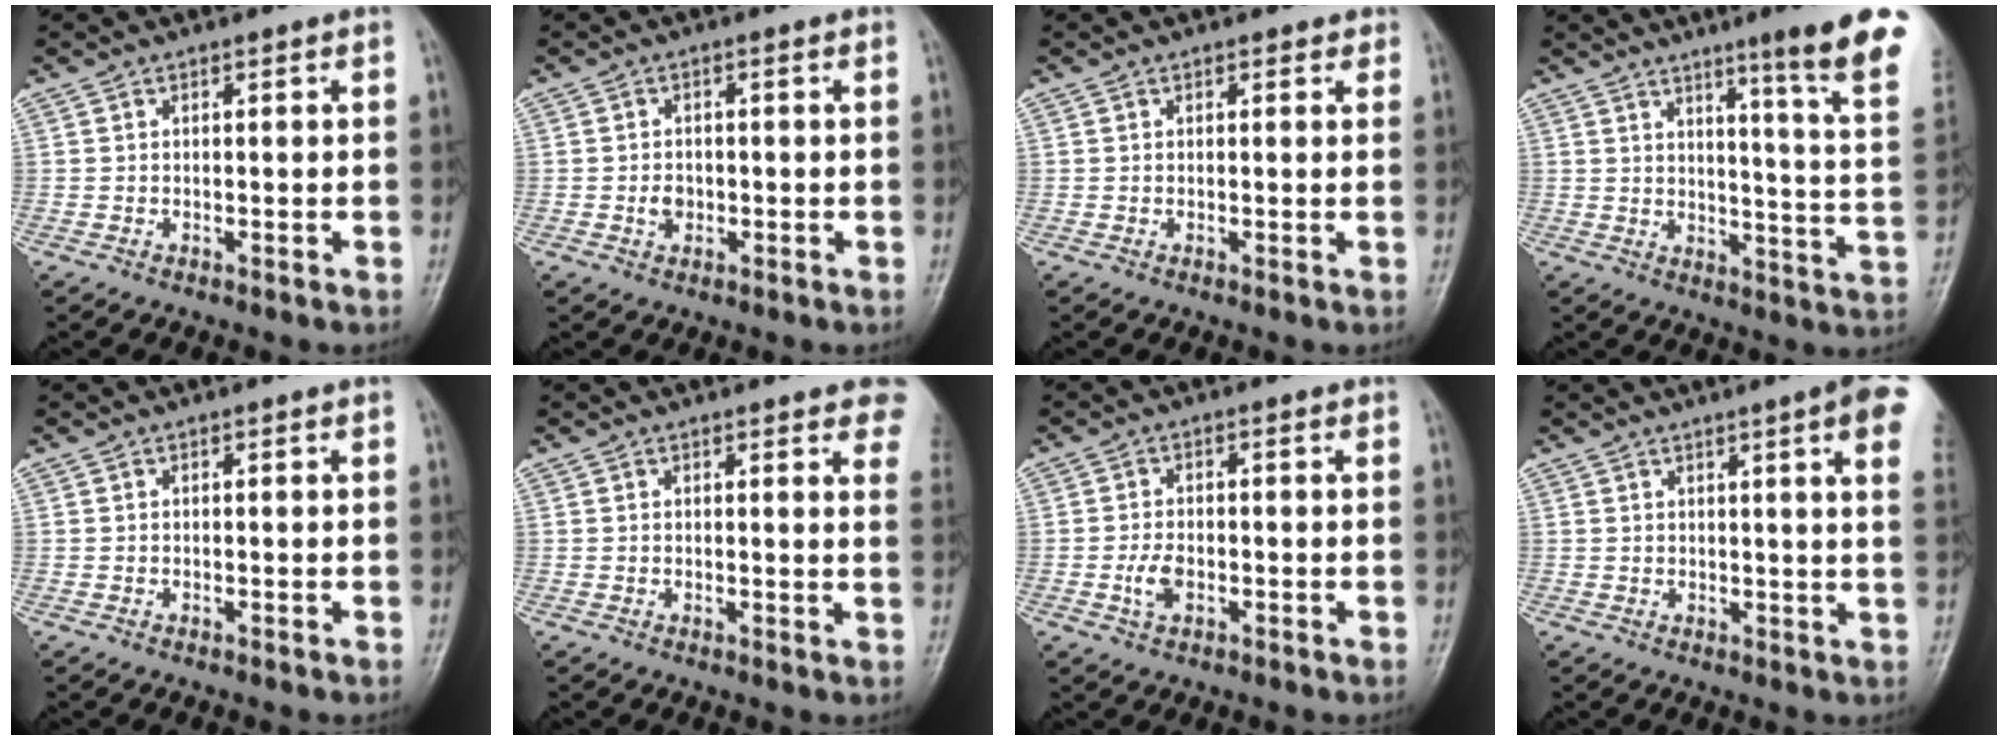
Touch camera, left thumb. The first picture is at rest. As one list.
[{"total": 2.3, "force": [-0.5, 1.9, 1.3], "torque": [-0.013, 0.004, -0.010]}, {"total": 1.2, "force": [0.8, 0.8, 0.4], "torque": [0.008, -0.004, 0.004]}, {"total": 16.8, "force": [10.7, 0.2, 12.9], "torque": [-0.151, -0.072, 0.131]}, {"total": 0.0}, {"total": 7.9, "force": [5.5, 2.1, 5.2], "torque": [-0.035, -0.014, 0.052]}, {"total": 3.4, "force": [-1.0, 2.0, 2.6], "torque": [-0.050, 0.003, -0.019]}, {"total": 10.7, "force": [5.0, 0.9, 9.4], "torque": [-0.108, -0.010, 0.049]}]